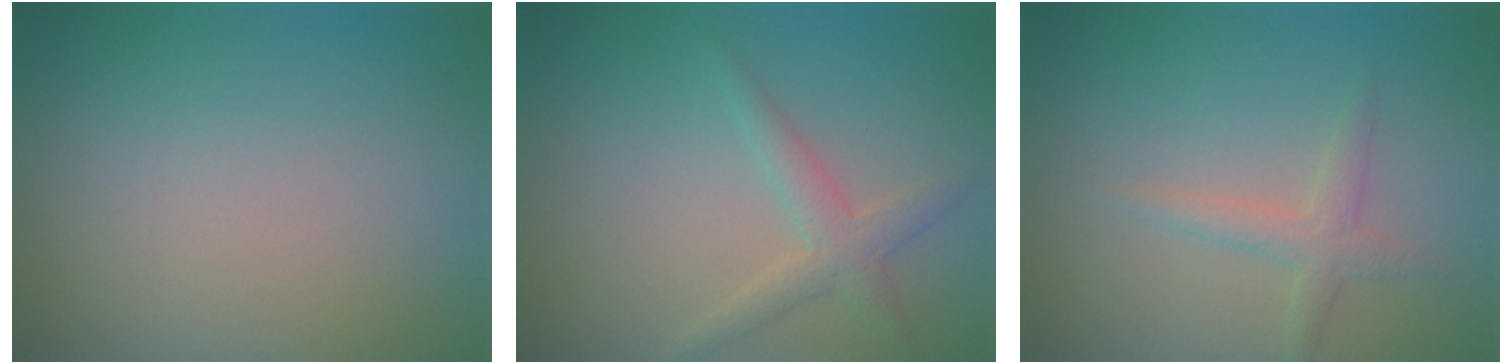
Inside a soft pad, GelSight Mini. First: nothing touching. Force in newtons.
{"total": 2.4, "press": 2.4, "slide": 0.1}
{"total": 1.9, "press": 1.9, "slide": 0.0}